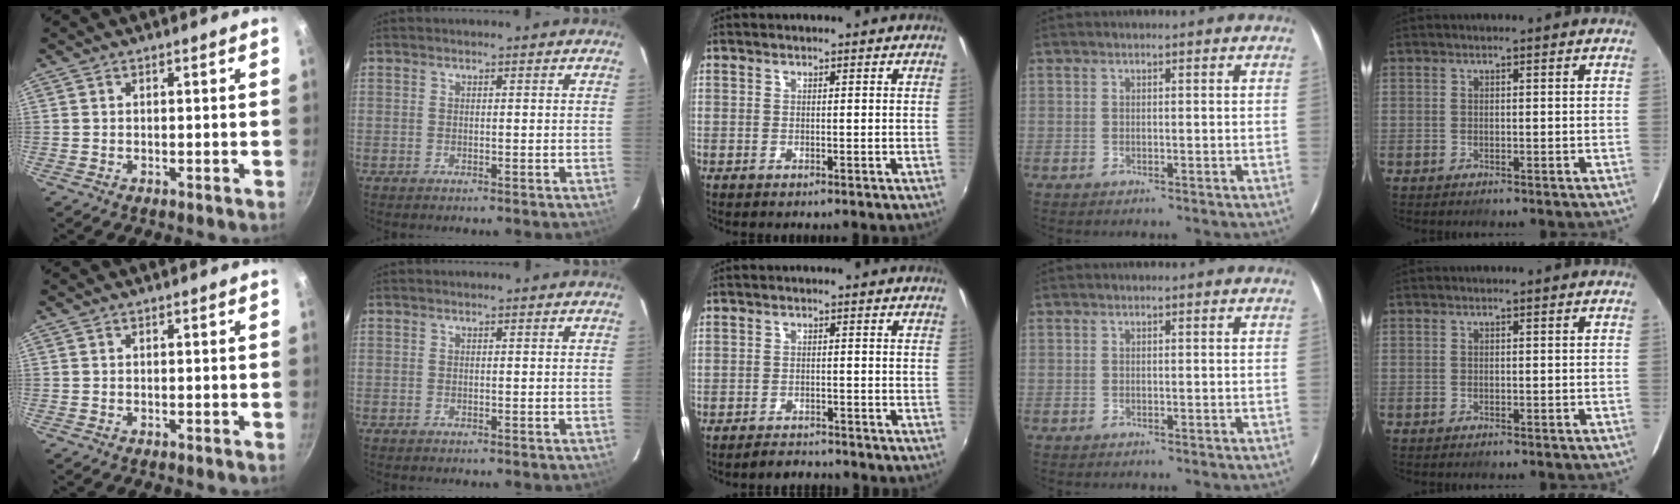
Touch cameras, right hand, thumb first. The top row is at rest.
{"middle": {"total": 3.0, "force": [-3.0, 0.7, 0.2], "torque": [-0.016, 0.002, -0.048]}}